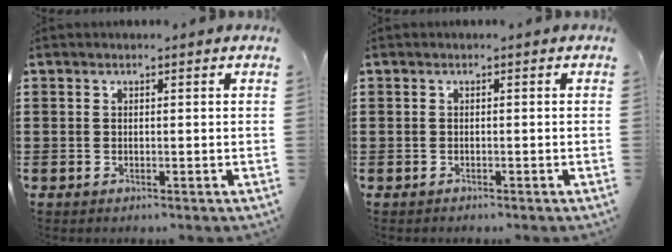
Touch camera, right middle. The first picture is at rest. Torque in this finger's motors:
{"motor_torque": [-0.37, 0.24, -0.49, -0.18]}